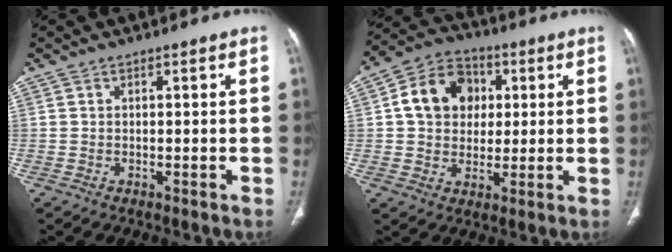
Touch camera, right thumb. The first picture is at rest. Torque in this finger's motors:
{"motor_torque": [-0.88, 1.40, 0.54, -0.43, 0.08]}